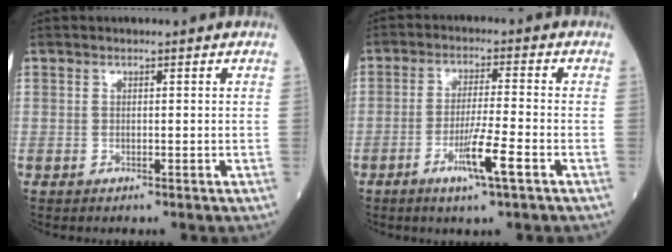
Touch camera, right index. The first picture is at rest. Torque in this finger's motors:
{"motor_torque": [0.97, -0.58, 0.45, 0.14]}